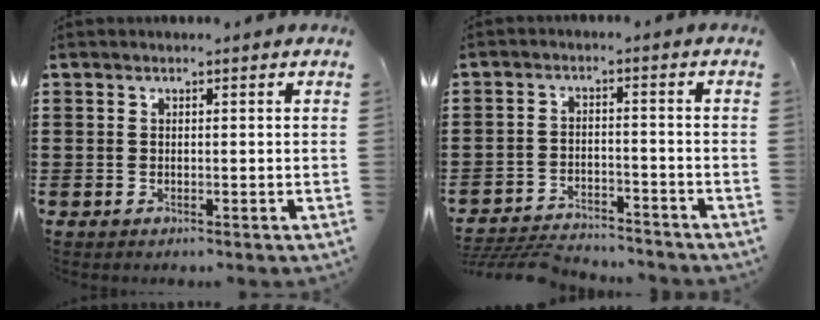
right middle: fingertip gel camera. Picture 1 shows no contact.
{"total": 5.3, "force": [-5.2, 0.7, 1.0], "torque": [-0.027, 0.005, -0.107]}